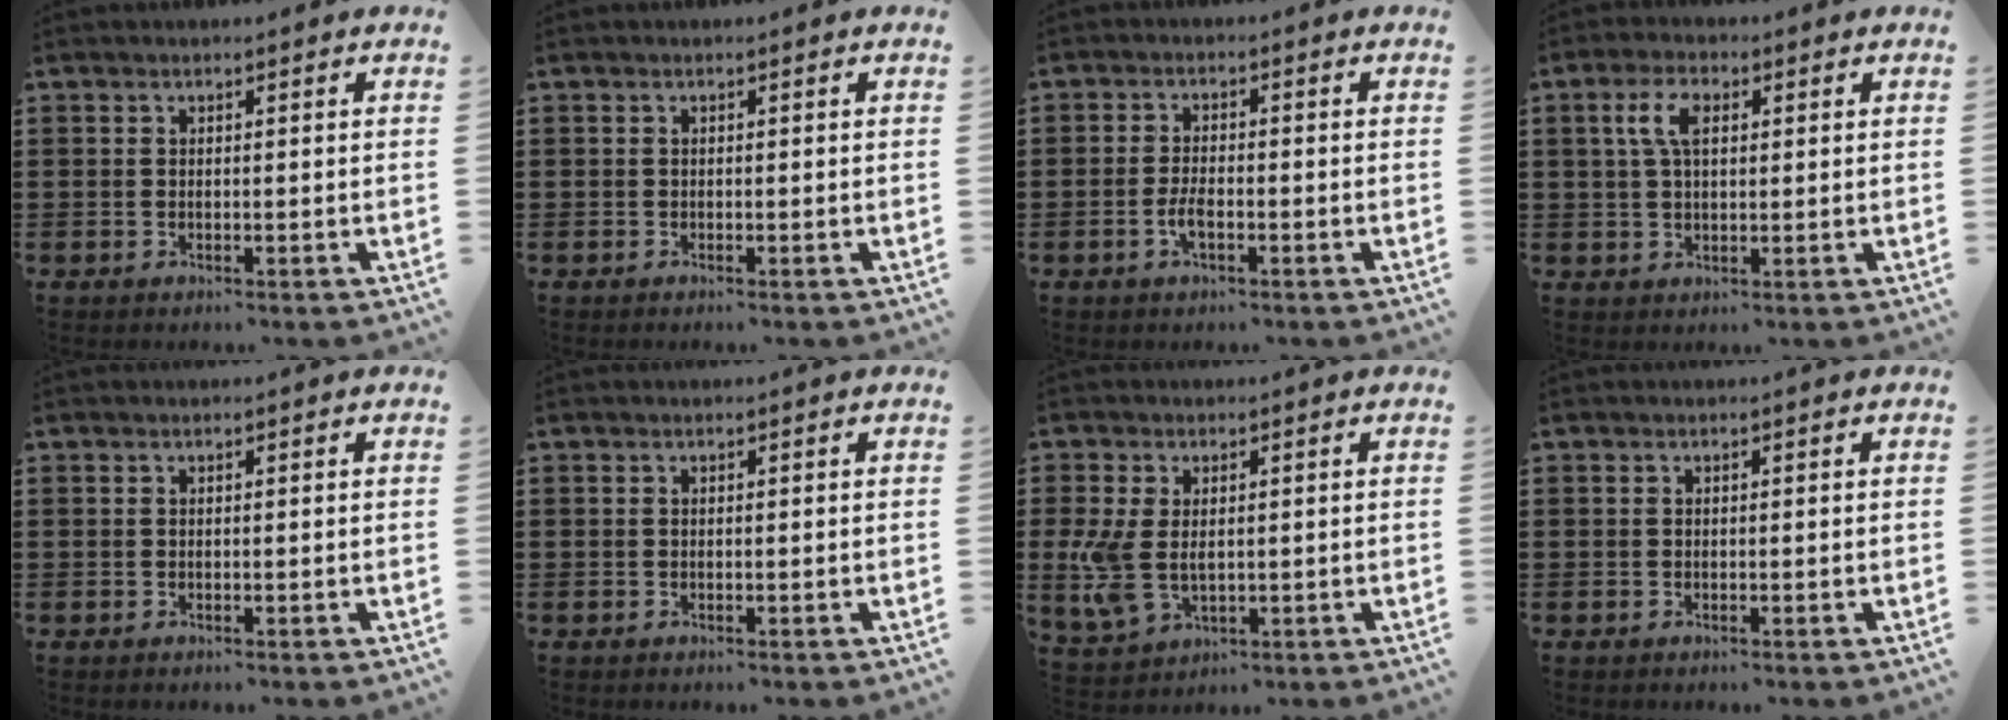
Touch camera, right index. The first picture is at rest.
{"total": 0.0}
{"total": 3.0, "force": [-1.2, 1.0, 2.6], "torque": [-0.061, -0.004, -0.025]}
{"total": 5.2, "force": [1.5, 2.5, 4.3], "torque": [-0.093, 0.014, 0.024]}
{"total": 0.0}
{"total": 0.0}
{"total": 6.1, "force": [0.0, 3.7, 4.9], "torque": [-0.128, -0.004, -0.005]}
{"total": 0.0}